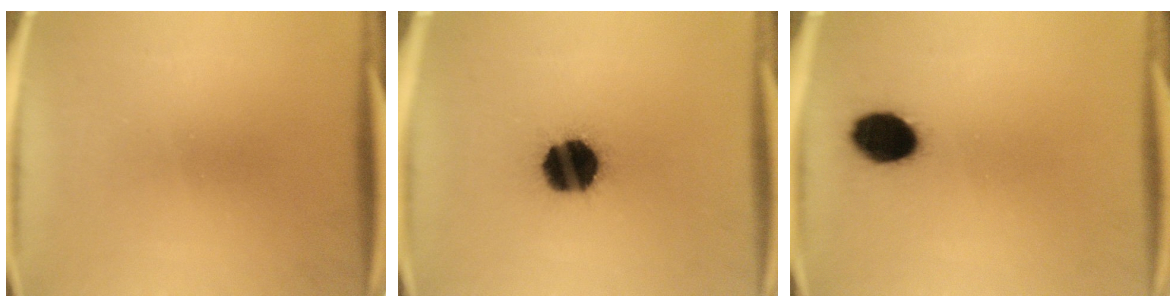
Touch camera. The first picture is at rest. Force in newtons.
{"total": 18.0}
{"total": 9.6}